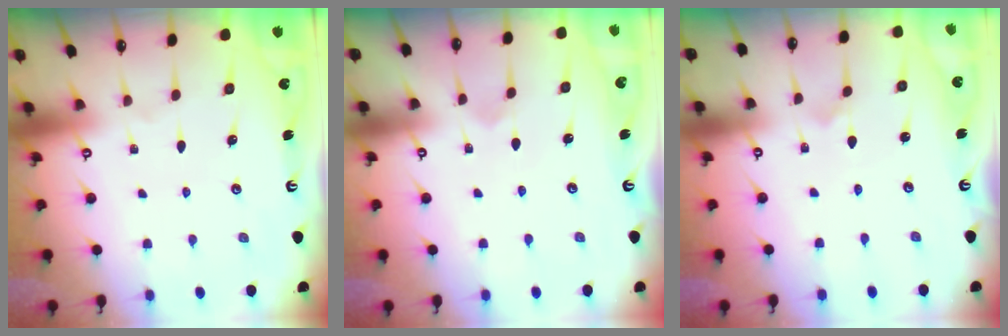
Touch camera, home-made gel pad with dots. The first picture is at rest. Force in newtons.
{"total": 2.4, "press": 2.4, "slide": 0.3}
{"total": 0.8, "press": 0.8, "slide": 0.1}